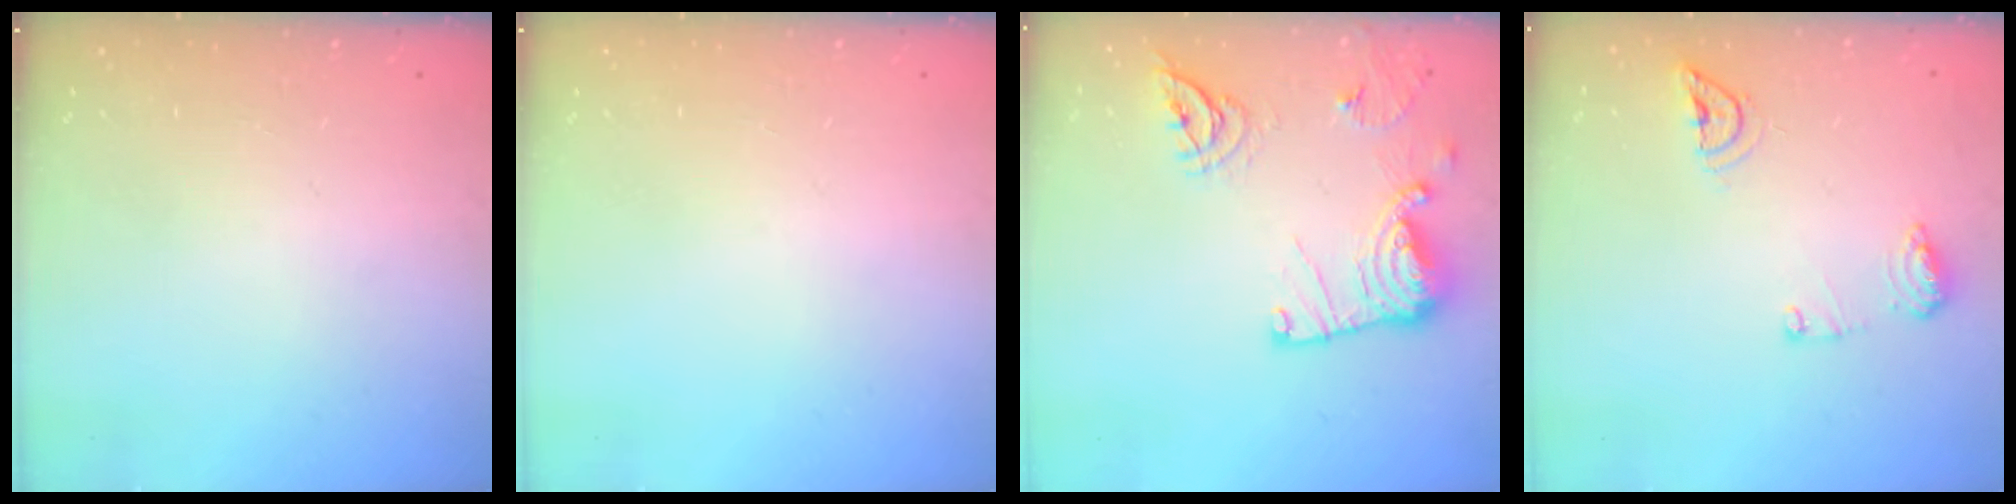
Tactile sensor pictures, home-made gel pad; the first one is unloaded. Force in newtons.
{"total": 0.0}
{"total": 17.4, "press": 17.4, "slide": 1.1}
{"total": 8.5, "press": 8.5, "slide": 0.1}